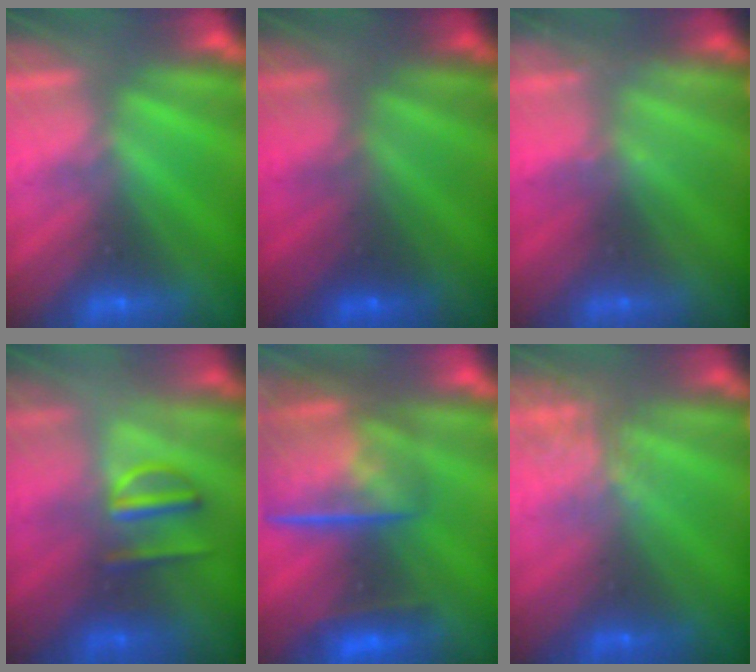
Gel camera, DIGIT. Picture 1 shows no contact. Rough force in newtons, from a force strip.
{"total": 1.9}
{"total": 2.3}
{"total": 3.3}
{"total": 7.6}
{"total": 1.8}